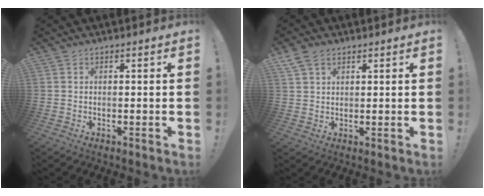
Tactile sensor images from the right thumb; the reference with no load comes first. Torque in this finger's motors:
{"motor_torque": [0.01, 0.01, 0.23, 0.10, 0.11]}